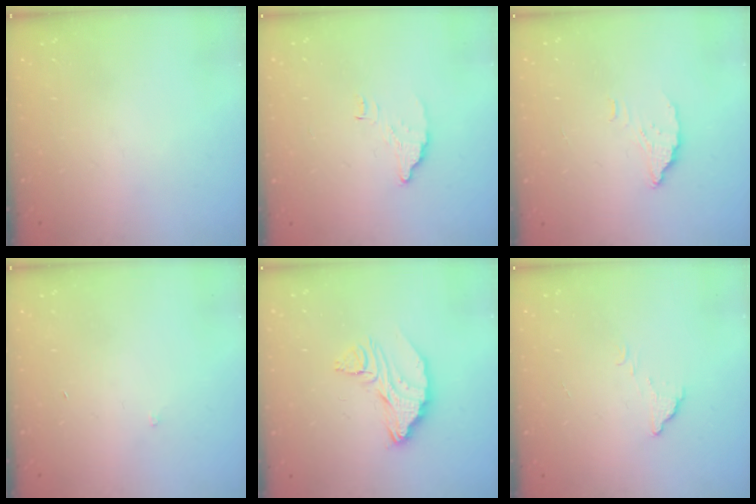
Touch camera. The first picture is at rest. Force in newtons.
{"total": 4.2, "press": 4.1, "slide": 0.3}
{"total": 3.6, "press": 3.6, "slide": 0.3}
{"total": 3.1, "press": 3.1, "slide": 0.2}
{"total": 11.9, "press": 11.9, "slide": 0.7}
{"total": 3.6, "press": 3.6, "slide": 0.2}